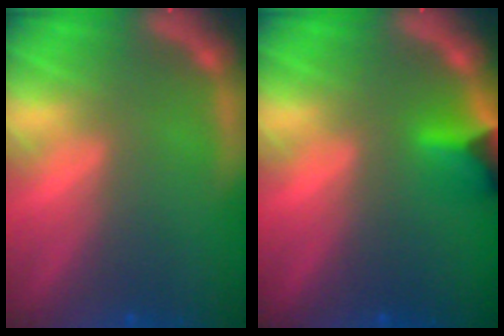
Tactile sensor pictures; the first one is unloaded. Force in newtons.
{"total": 2.9}